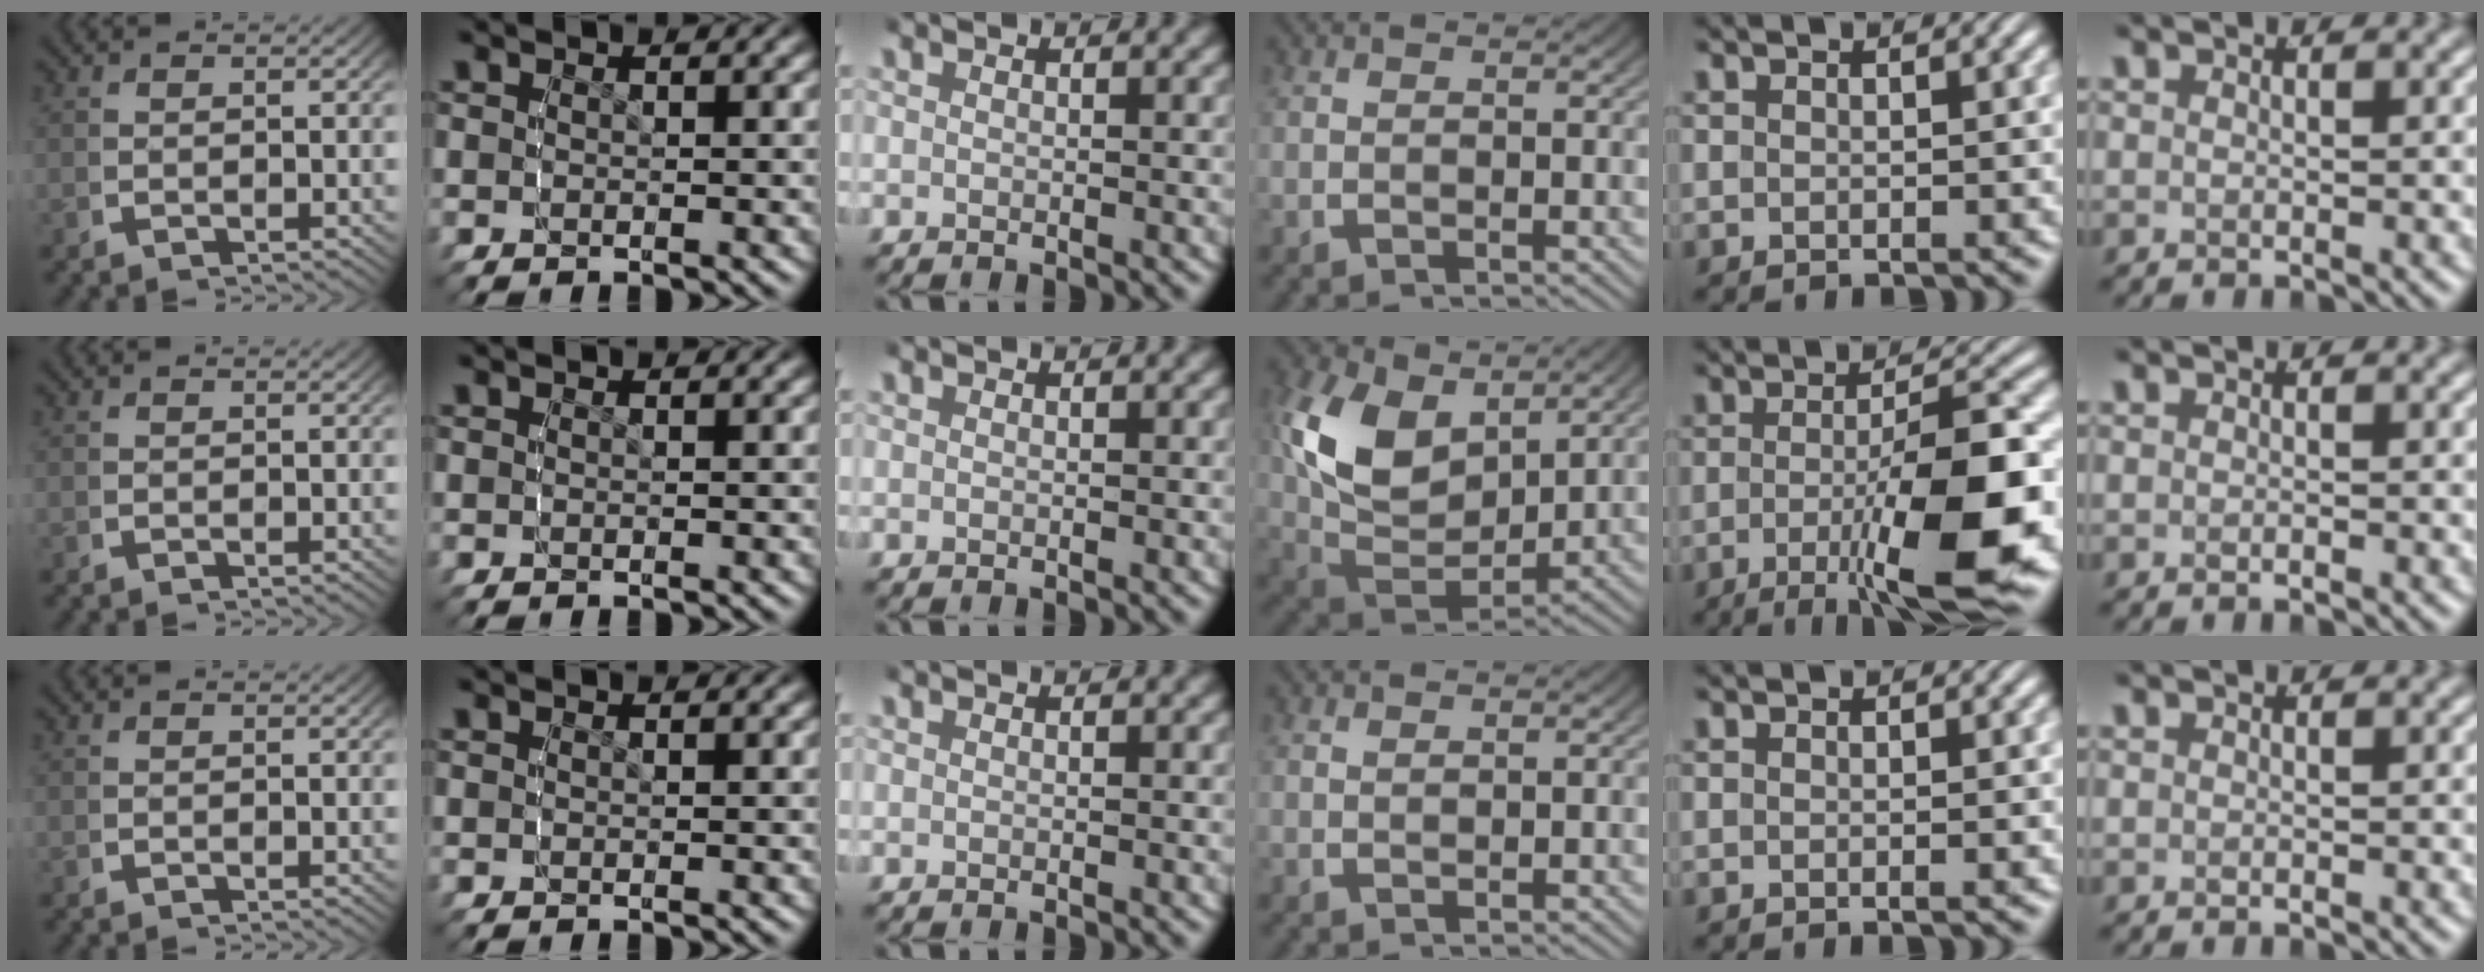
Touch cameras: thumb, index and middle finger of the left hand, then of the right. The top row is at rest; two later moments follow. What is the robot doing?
{"motion": "lift_and_place", "object": "markers"}